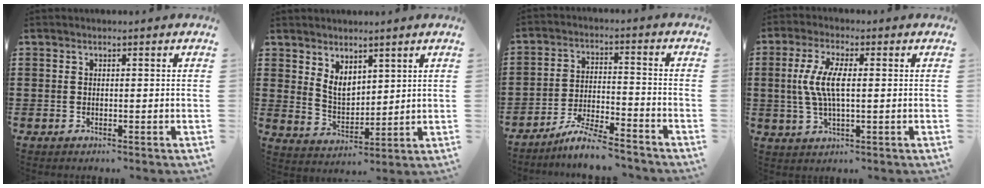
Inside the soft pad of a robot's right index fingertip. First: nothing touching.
{"total": 4.8, "force": [3.0, 2.8, 2.4], "torque": [-0.058, -0.001, 0.058]}
{"total": 6.1, "force": [-5.7, 0.2, 2.1], "torque": [-0.048, -0.001, -0.111]}
{"total": 6.7, "force": [0.3, 2.1, 6.4], "torque": [-0.146, -0.005, -0.004]}